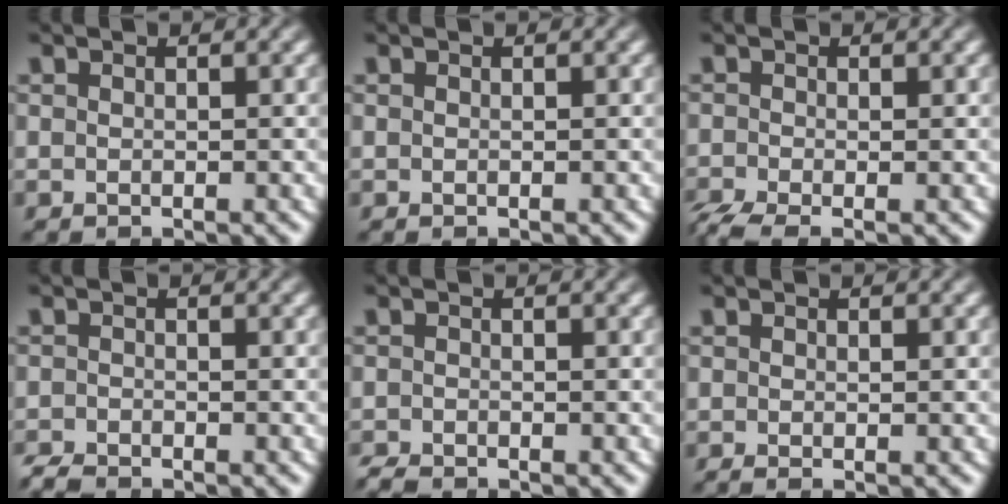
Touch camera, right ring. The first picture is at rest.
{"total": 0.0}
{"total": 2.8, "force": [-1.8, 1.5, 1.5], "torque": [-0.038, -0.021, -0.020]}
{"total": 1.8, "force": [-1.7, 0.5, 0.0], "torque": [0.001, -0.009, -0.029]}
{"total": 1.4, "force": [-1.3, 0.5, -0.1], "torque": [0.001, -0.008, -0.023]}
{"total": 0.7, "force": [-0.6, 0.2, 0.3], "torque": [-0.011, -0.011, -0.005]}